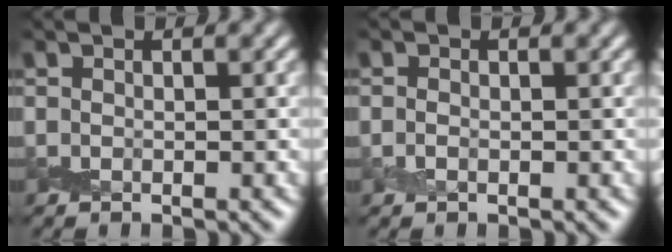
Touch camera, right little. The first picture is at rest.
{"total": 0.8, "force": [-0.2, 0.5, 0.5], "torque": [-0.013, -0.001, -0.006]}